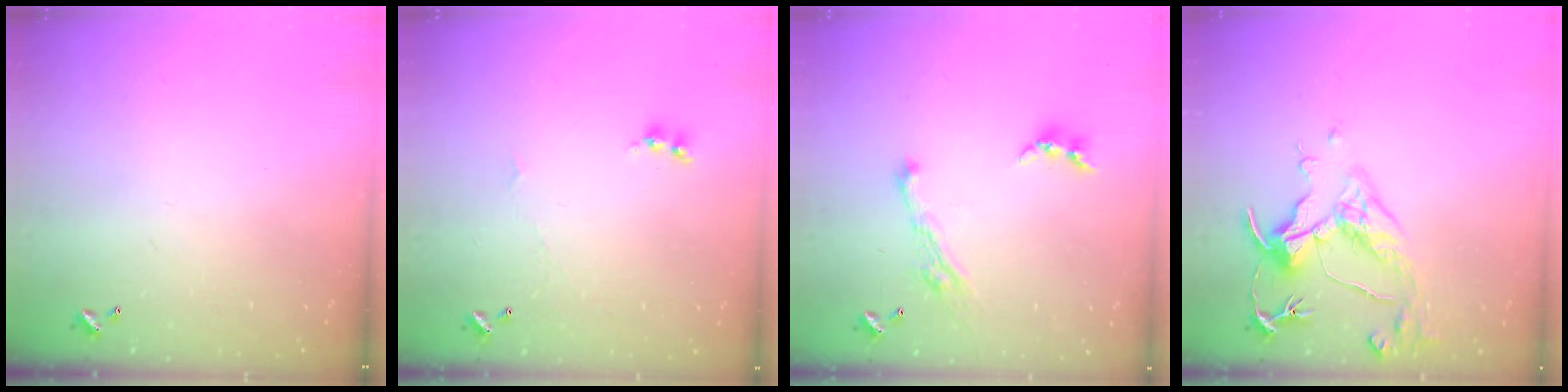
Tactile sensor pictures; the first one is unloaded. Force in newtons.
{"total": 1.6, "press": 1.5, "slide": 0.4}
{"total": 5.0, "press": 5.0, "slide": 0.8}
{"total": 4.6, "press": 4.5, "slide": 1.0}